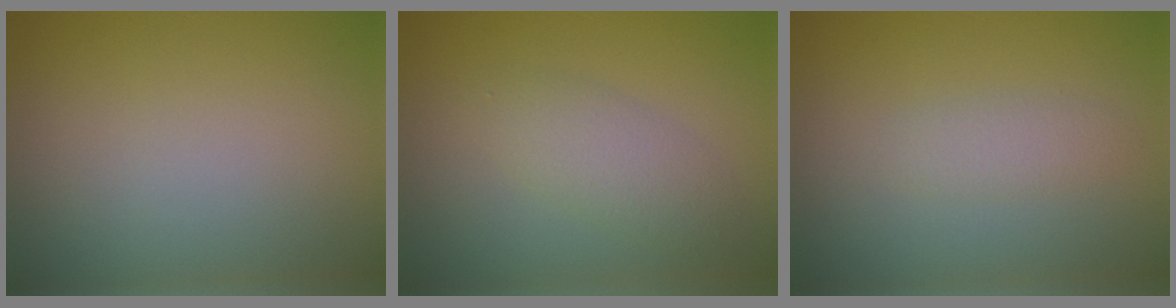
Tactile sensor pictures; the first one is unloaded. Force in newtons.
{"total": 2.8, "press": 2.8, "slide": 0.1}
{"total": 1.6, "press": 1.6, "slide": 0.1}